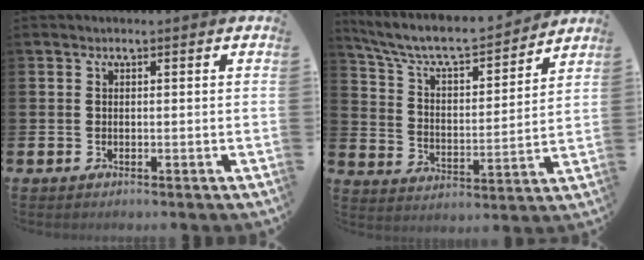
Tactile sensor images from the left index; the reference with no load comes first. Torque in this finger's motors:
{"motor_torque": [0.69, -1.20, 0.41, 0.19]}